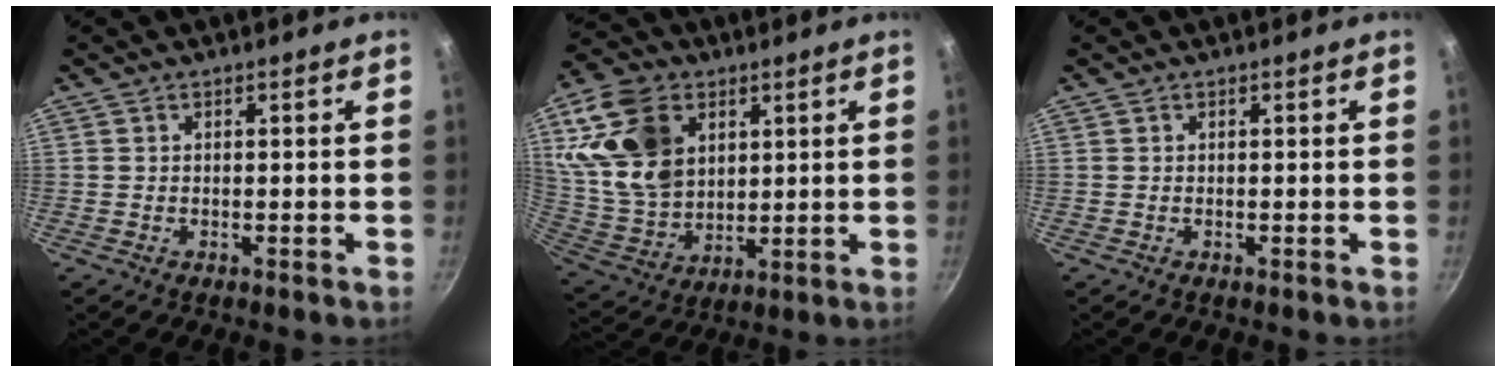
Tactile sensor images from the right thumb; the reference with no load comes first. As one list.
[{"total": 18.1, "force": [6.2, 12.6, 11.4], "torque": [-0.195, -0.018, 0.131]}, {"total": 0.0}]